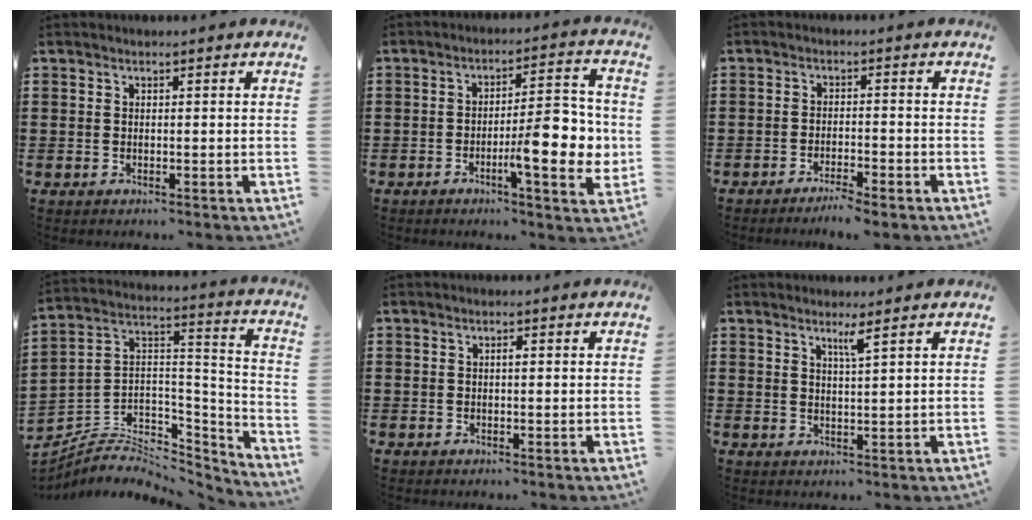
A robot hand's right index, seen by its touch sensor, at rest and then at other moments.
{"total": 10.4, "force": [-2.2, 3.0, 9.7], "torque": [-0.126, -0.004, -0.039]}
{"total": 2.5, "force": [-2.3, -0.2, 0.8], "torque": [-0.017, -0.001, -0.046]}
{"total": 5.2, "force": [-3.6, 3.5, 1.4], "torque": [-0.037, -0.005, -0.069]}
{"total": 0.7, "force": [0.0, 0.2, 0.7], "torque": [-0.015, -0.003, 0.001]}
{"total": 2.4, "force": [1.7, -0.3, 1.7], "torque": [-0.027, -0.008, 0.026]}